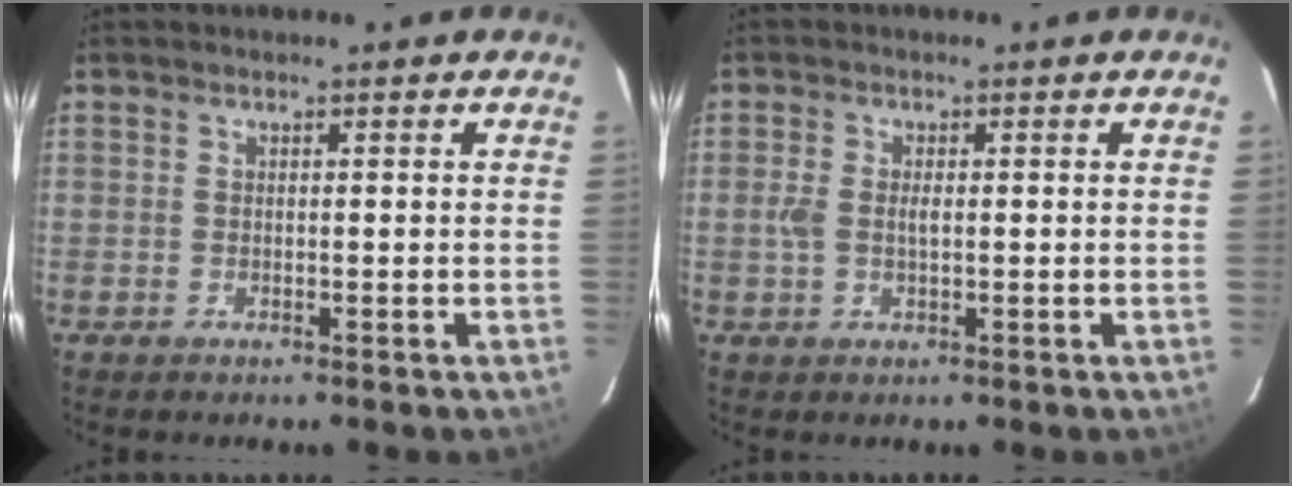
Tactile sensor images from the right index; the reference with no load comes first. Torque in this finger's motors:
{"motor_torque": [-0.05, 0.09, 0.05, 0.05]}